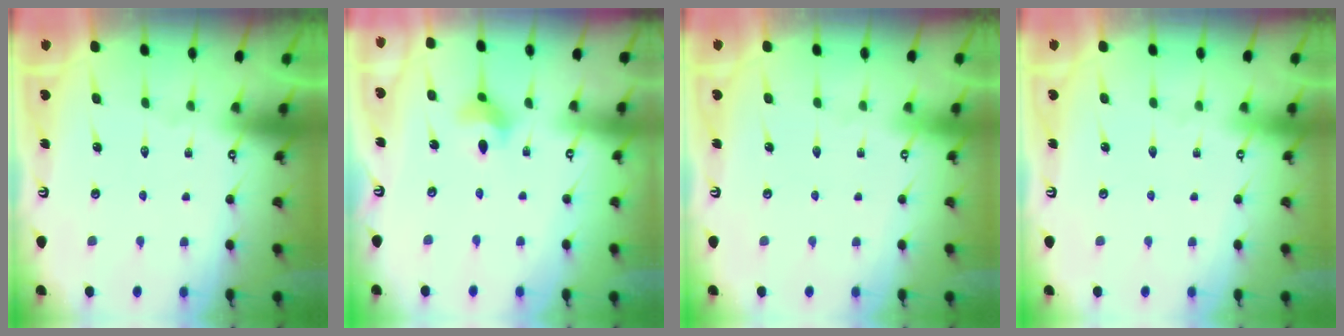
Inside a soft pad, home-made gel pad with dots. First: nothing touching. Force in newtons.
{"total": 5.1, "press": 5.0, "slide": 1.3}
{"total": 0.0}
{"total": 0.0}